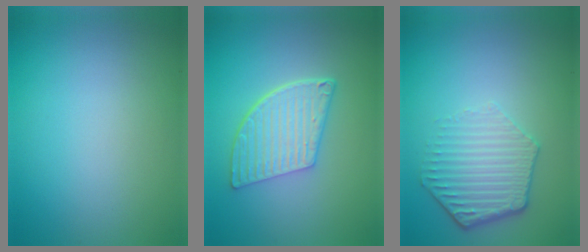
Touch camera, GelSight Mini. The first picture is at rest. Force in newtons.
{"total": 5.6, "press": 4.1, "slide": 3.9}
{"total": 4.3, "press": 3.5, "slide": 2.6}